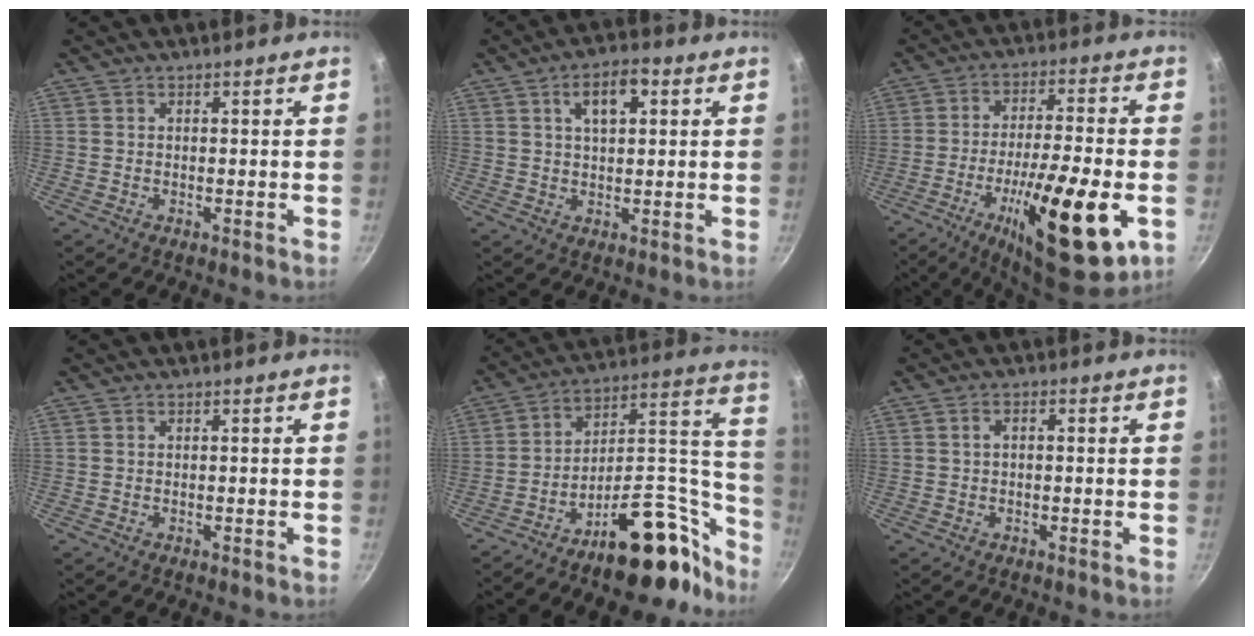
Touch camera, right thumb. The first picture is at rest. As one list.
[{"total": 7.3, "force": [2.6, 3.7, 5.8], "torque": [-0.074, 0.008, 0.041]}, {"total": 21.6, "force": [-7.6, 5.7, 19.5], "torque": [-0.301, 0.021, -0.118]}, {"total": 0.0}, {"total": 24.4, "force": [-15.4, 11.0, 15.4], "torque": [-0.147, 0.124, -0.234]}, {"total": 1.6, "force": [0.0, 0.9, 1.3], "torque": [-0.028, 0.011, 0.000]}]